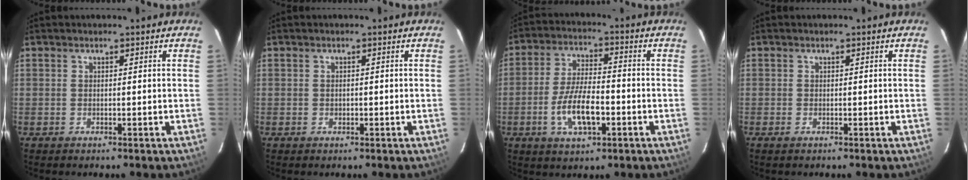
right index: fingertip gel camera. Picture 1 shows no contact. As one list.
[{"total": 0.6, "force": [-0.2, 0.5, 0.2], "torque": [-0.002, 0.001, -0.003]}, {"total": 10.0, "force": [-3.5, 3.6, 8.6], "torque": [-0.173, 0.000, -0.059]}, {"total": 0.7, "force": [-0.4, 0.4, 0.4], "torque": [-0.009, -0.003, -0.008]}]